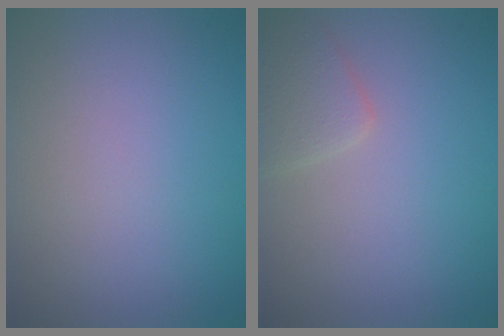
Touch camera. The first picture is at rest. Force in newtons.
{"total": 2.1, "press": 2.1, "slide": 0.1}